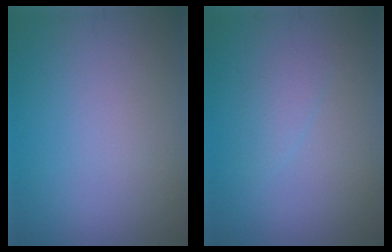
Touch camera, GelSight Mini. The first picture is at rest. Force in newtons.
{"total": 1.3, "press": 1.3, "slide": 0.2}